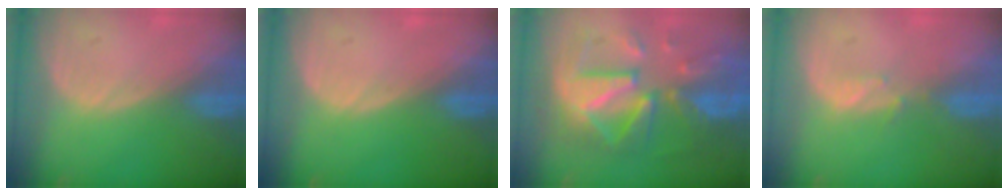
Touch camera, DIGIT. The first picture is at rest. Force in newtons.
{"total": 0.0}
{"total": 12.3, "press": 12.3, "slide": 1.2}
{"total": 1.5, "press": 1.4, "slide": 0.2}